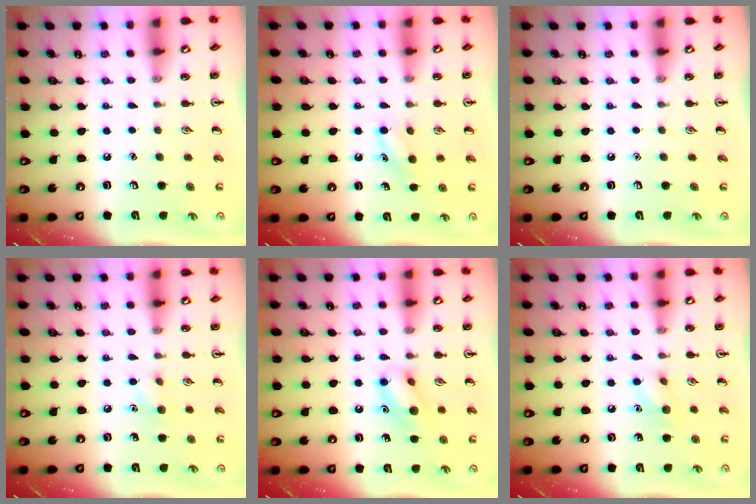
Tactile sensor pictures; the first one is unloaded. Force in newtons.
{"total": 6.0, "press": 5.7, "slide": 1.8}
{"total": 0.0}
{"total": 6.2, "press": 6.0, "slide": 1.4}
{"total": 10.8, "press": 10.7, "slide": 1.8}
{"total": 7.4, "press": 7.1, "slide": 2.2}